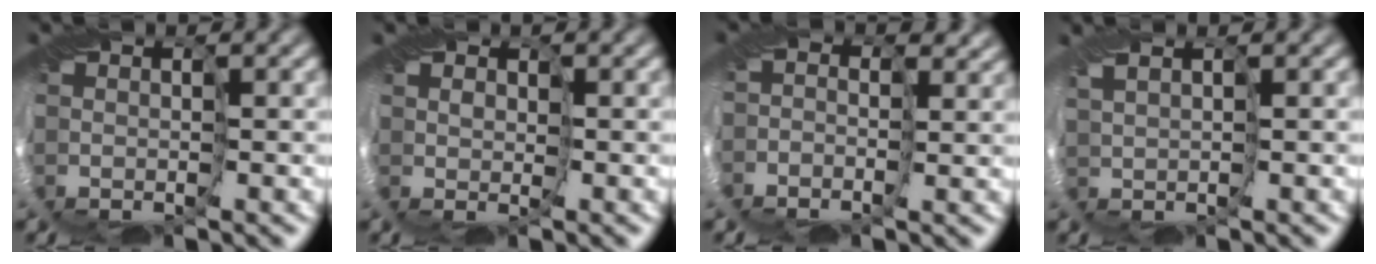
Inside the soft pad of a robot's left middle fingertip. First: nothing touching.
{"total": 1.3, "force": [0.3, 1.1, 0.6], "torque": [-0.008, 0.002, 0.003]}
{"total": 4.4, "force": [1.6, 3.5, 2.3], "torque": [-0.044, 0.015, 0.021]}
{"total": 1.3, "force": [0.6, 0.3, 1.1], "torque": [-0.032, 0.005, 0.015]}